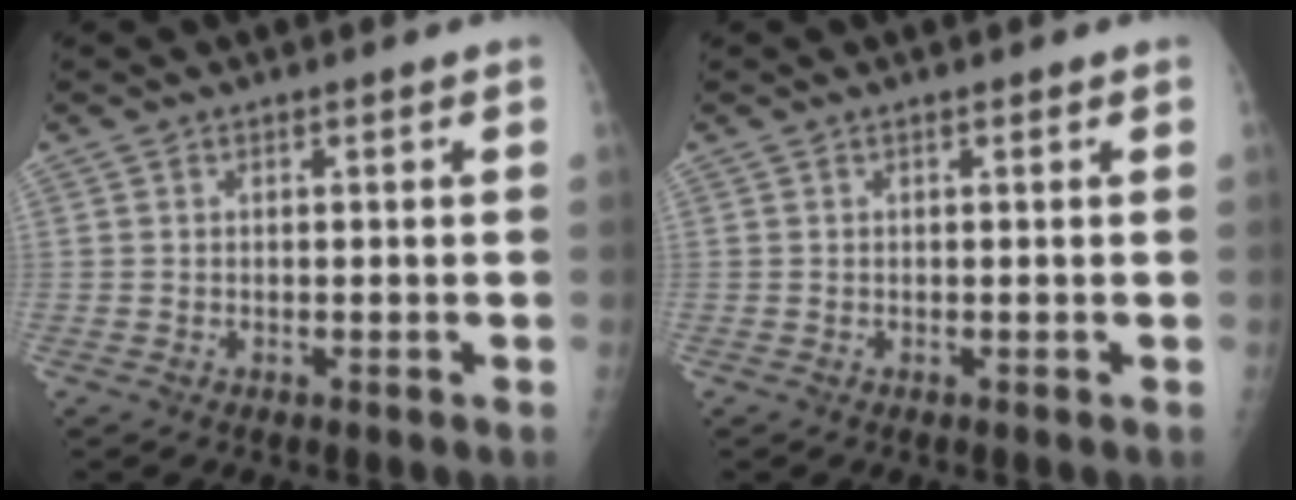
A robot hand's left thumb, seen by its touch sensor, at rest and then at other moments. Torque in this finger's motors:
{"motor_torque": [-0.09, 0.09, -0.01, 0.00, 0.00]}